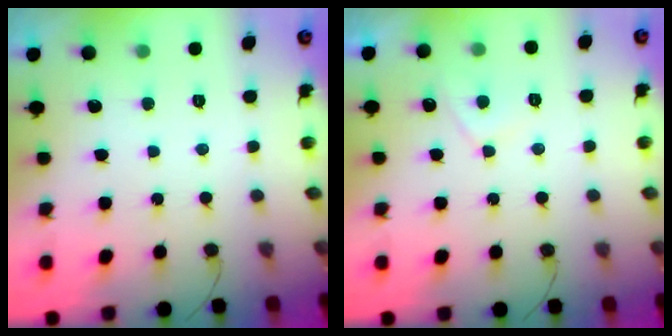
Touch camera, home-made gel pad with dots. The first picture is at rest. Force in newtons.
{"total": 2.8, "press": 2.7, "slide": 0.5}